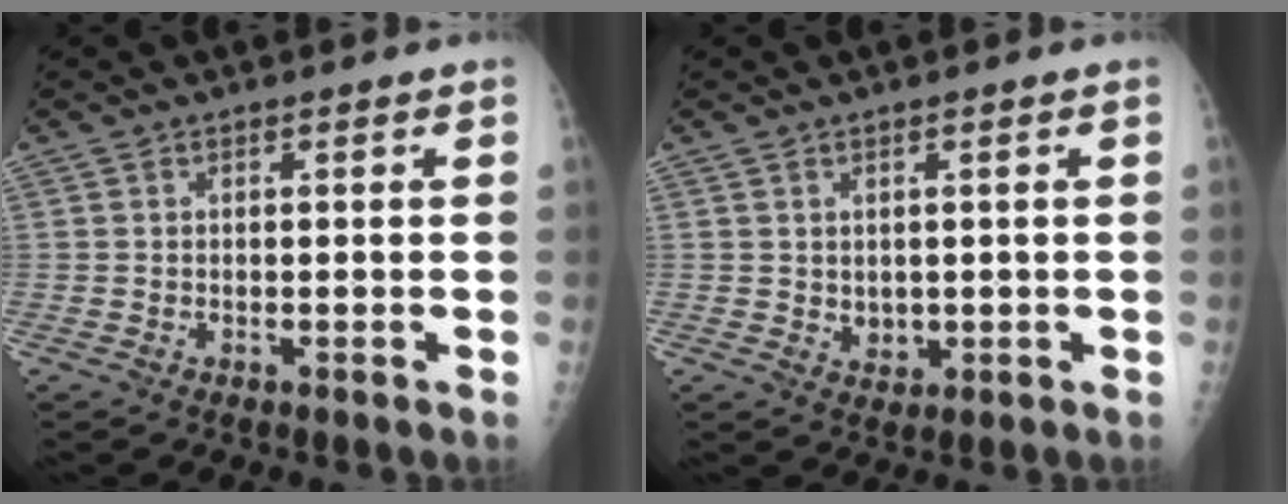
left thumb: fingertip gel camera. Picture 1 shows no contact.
{"total": 2.4, "force": [0.3, 1.8, 1.5], "torque": [-0.014, -0.007, 0.013]}